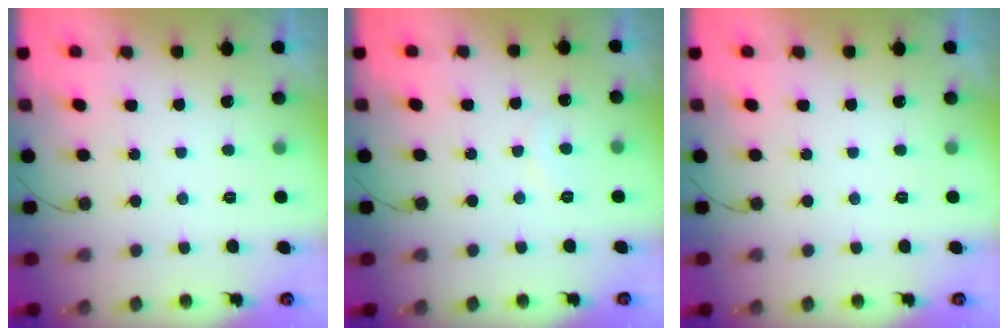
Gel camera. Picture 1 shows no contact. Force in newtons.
{"total": 4.9, "press": 4.8, "slide": 0.3}
{"total": 0.0}